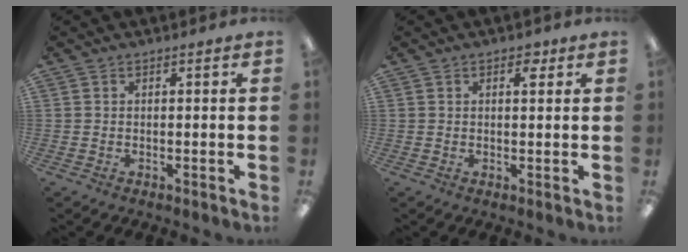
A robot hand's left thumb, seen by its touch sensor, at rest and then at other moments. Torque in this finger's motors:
{"motor_torque": [-0.15, 0.09, -0.11, -0.11, 0.00]}